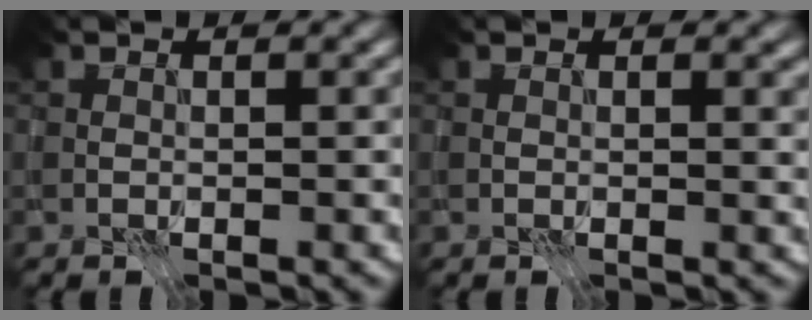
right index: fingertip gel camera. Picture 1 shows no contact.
{"total": 0.8, "force": [0.4, 0.1, 0.6], "torque": [-0.007, -0.001, 0.004]}